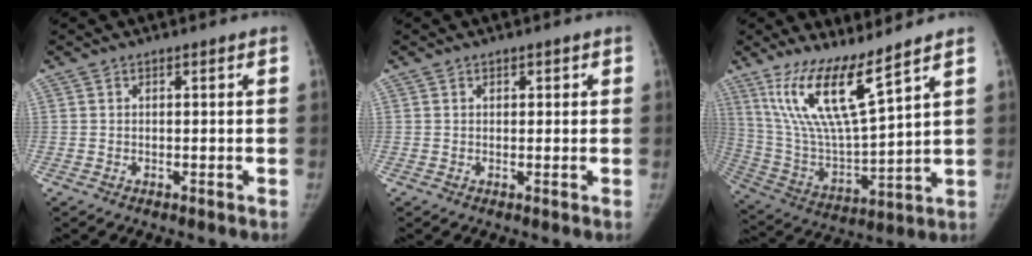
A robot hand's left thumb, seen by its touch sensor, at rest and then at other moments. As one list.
[{"total": 1.0, "force": [0.5, 0.8, 0.4], "torque": [0.008, -0.002, 0.006]}, {"total": 15.8, "force": [10.3, 2.4, 11.7], "torque": [-0.218, -0.065, 0.215]}]